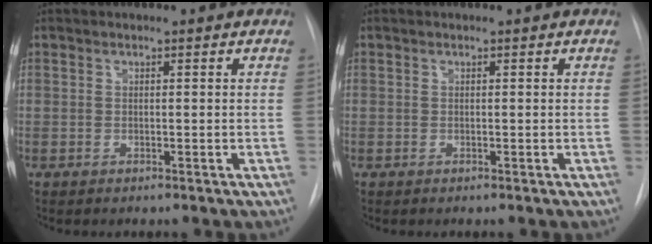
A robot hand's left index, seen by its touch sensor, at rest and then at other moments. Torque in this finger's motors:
{"motor_torque": [0.00, 0.00, 0.00, 0.00]}